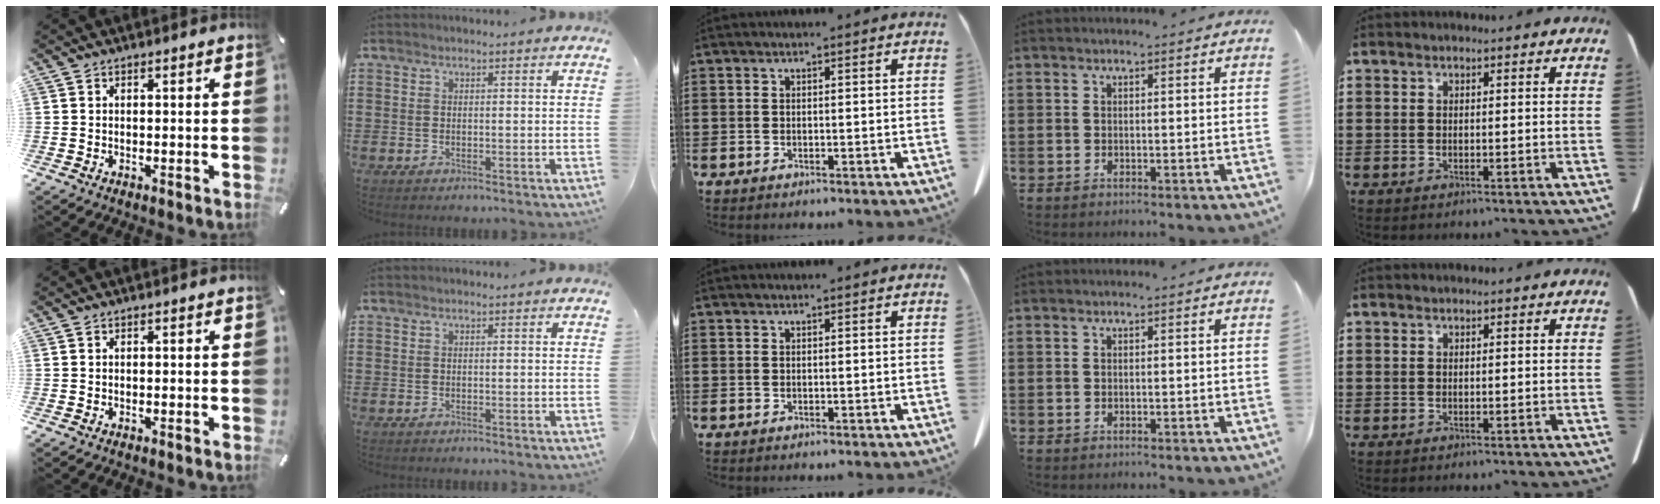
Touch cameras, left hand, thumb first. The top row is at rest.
{}